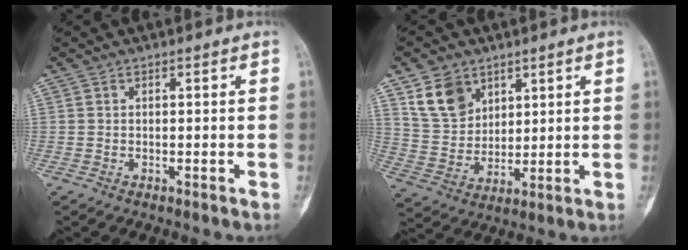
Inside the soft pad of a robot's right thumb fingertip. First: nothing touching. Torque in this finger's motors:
{"motor_torque": [0.02, 0.04, -0.05, 0.08, 0.02]}